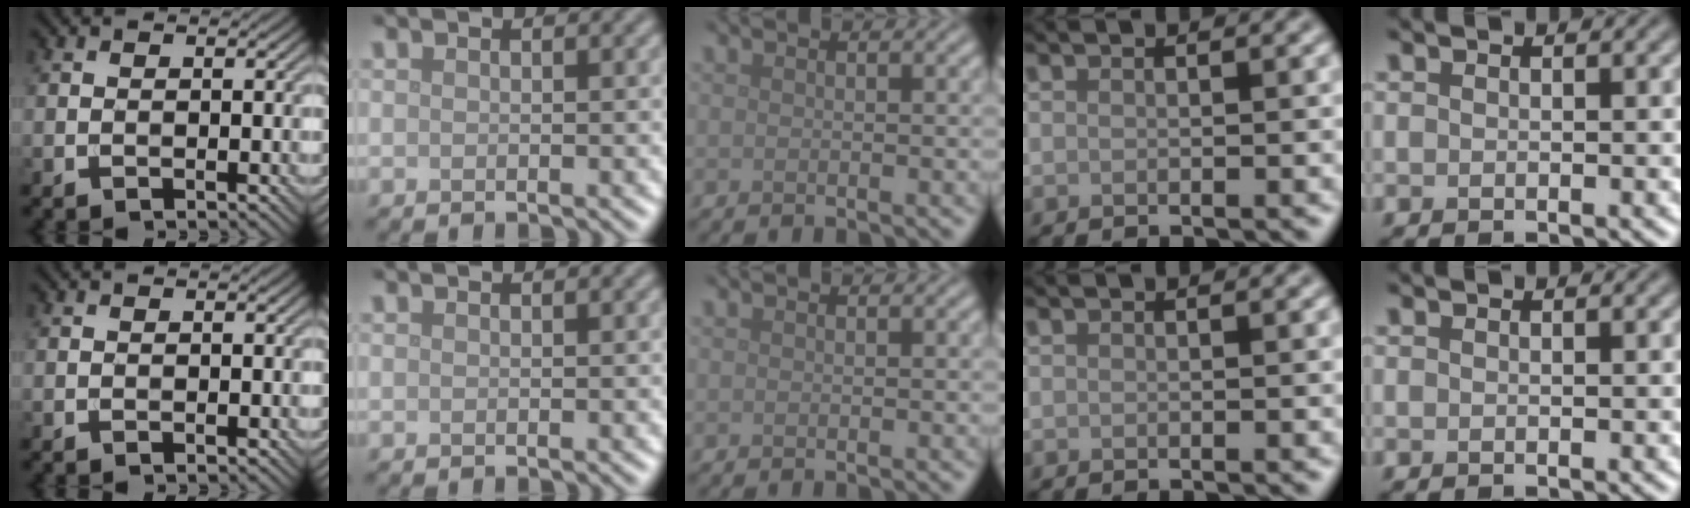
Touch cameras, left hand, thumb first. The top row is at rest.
{}